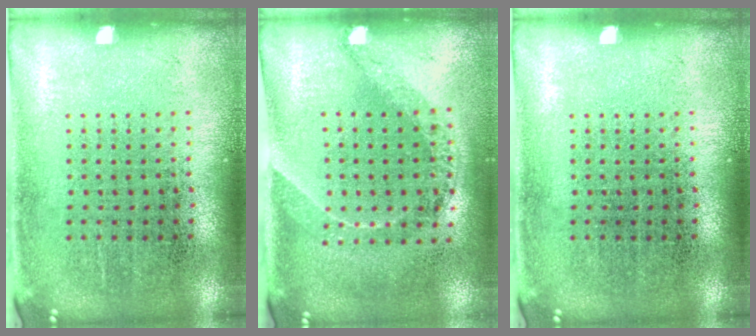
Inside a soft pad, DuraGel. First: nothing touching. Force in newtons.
{"total": 1.5, "press": 1.1, "slide": 0.9}
{"total": 0.0}